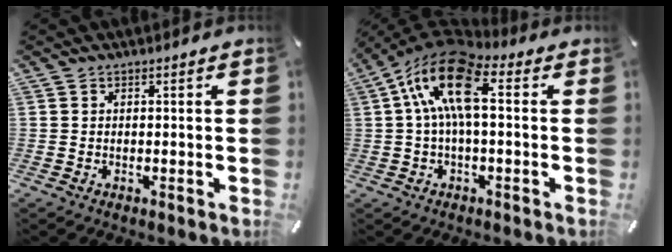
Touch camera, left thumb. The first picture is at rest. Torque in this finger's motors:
{"motor_torque": [0.25, 2.07, 2.20, -0.57, 0.68]}